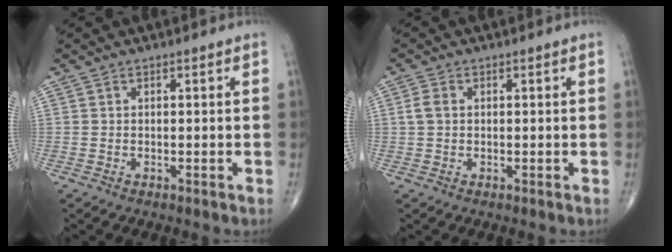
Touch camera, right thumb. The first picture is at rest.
{"total": 2.3, "force": [0.3, 1.7, 1.6], "torque": [-0.038, 0.006, 0.005]}